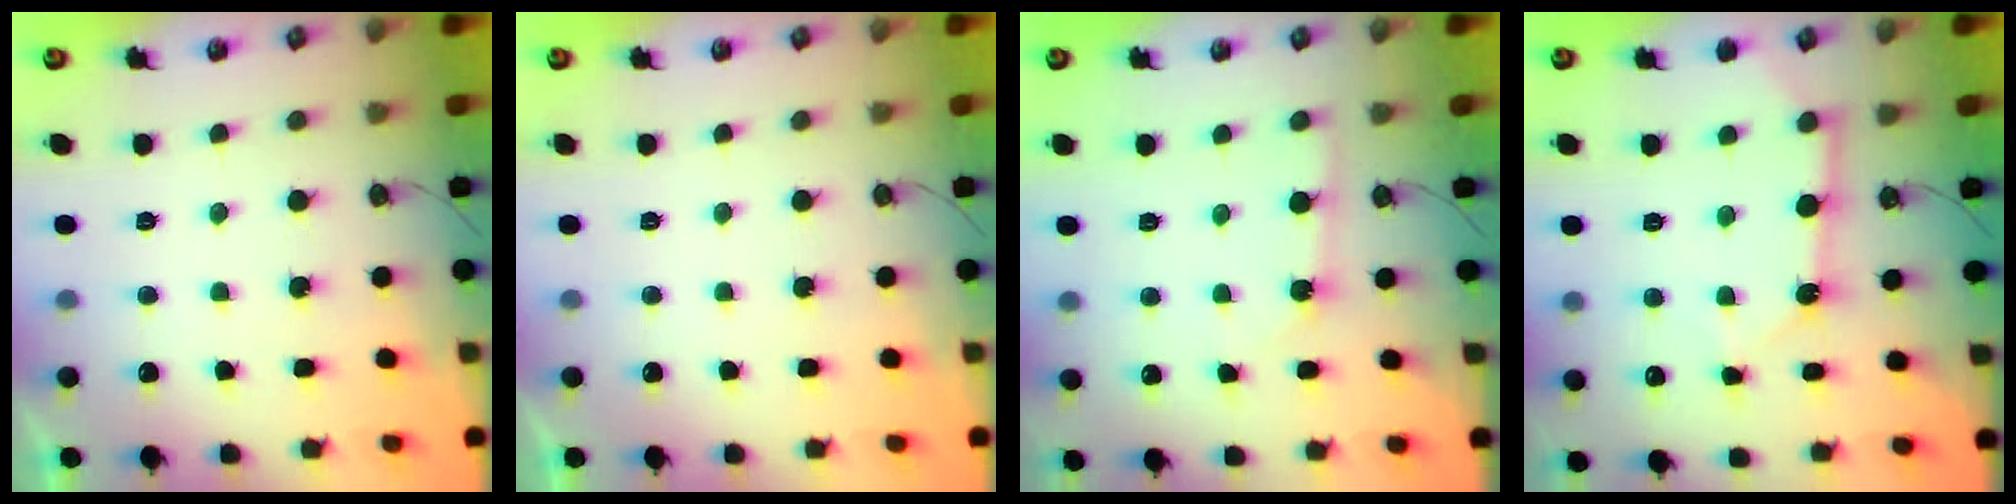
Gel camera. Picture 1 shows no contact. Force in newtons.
{"total": 0.0}
{"total": 1.9, "press": 1.8, "slide": 0.2}
{"total": 10.0, "press": 10.0, "slide": 1.0}